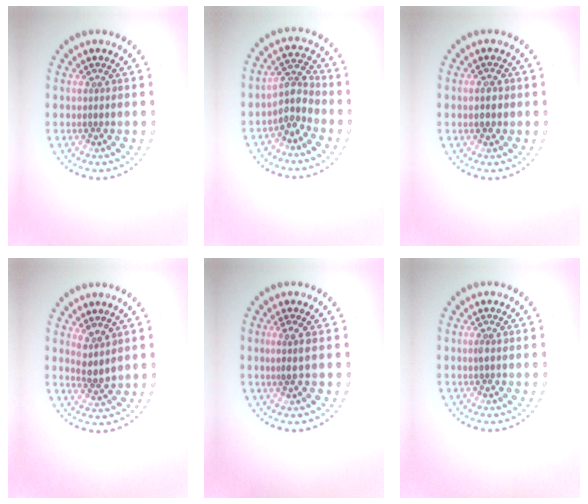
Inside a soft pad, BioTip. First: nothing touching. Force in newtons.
{"total": 2.9, "press": 2.4, "slide": 1.7}
{"total": 2.0, "press": 2.0, "slide": 0.1}
{"total": 2.1, "press": 1.6, "slide": 1.4}
{"total": 1.6, "press": 1.2, "slide": 1.1}
{"total": 0.6, "press": 0.5, "slide": 0.3}